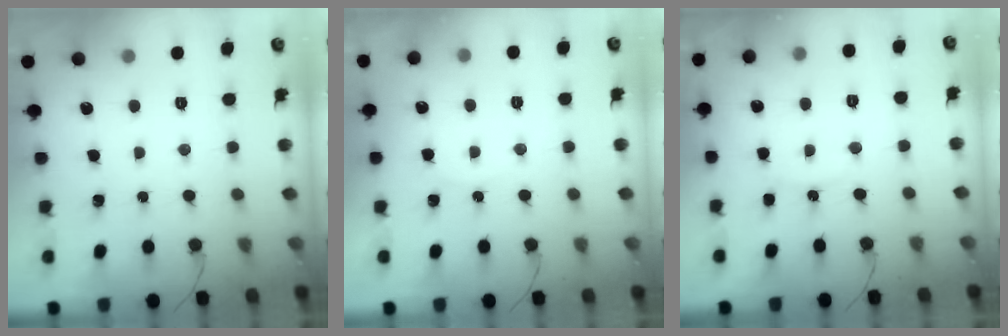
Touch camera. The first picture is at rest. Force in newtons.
{"total": 3.0, "press": 3.0, "slide": 0.4}
{"total": 8.5, "press": 8.5, "slide": 0.6}